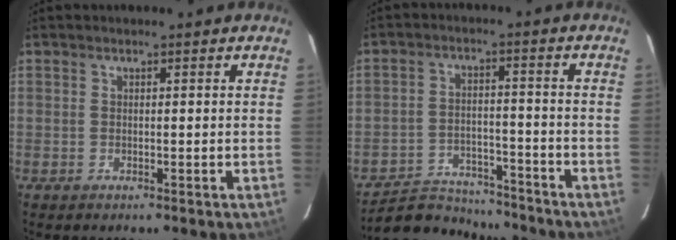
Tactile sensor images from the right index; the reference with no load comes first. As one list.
[{"total": 13.4, "force": [-12.2, 4.5, 3.1], "torque": [-0.087, 0.011, -0.180]}]